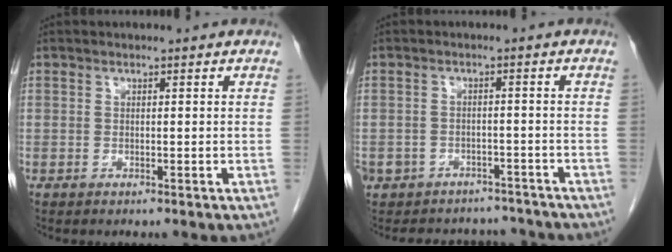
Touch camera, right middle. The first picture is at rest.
{"total": 10.7, "force": [-9.3, 5.0, 1.5], "torque": [-0.025, 0.020, -0.108]}